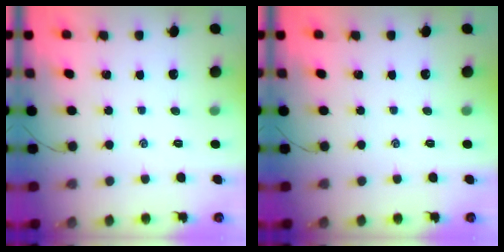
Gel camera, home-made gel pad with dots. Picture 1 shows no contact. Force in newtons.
{"total": 0.0}